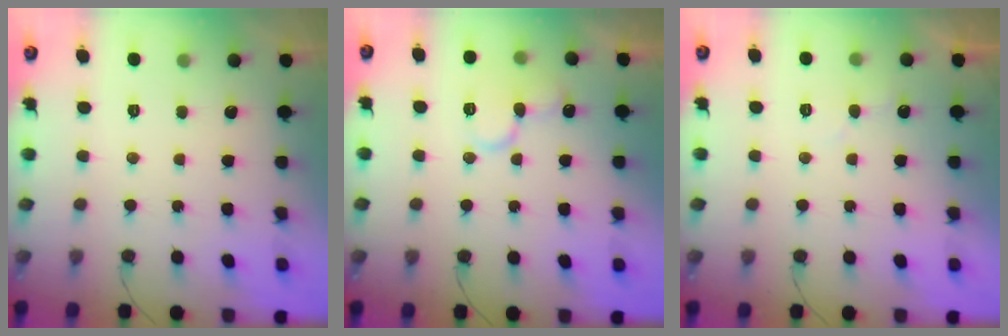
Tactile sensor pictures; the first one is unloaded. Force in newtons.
{"total": 11.3, "press": 11.2, "slide": 1.5}
{"total": 5.0, "press": 5.0, "slide": 0.2}